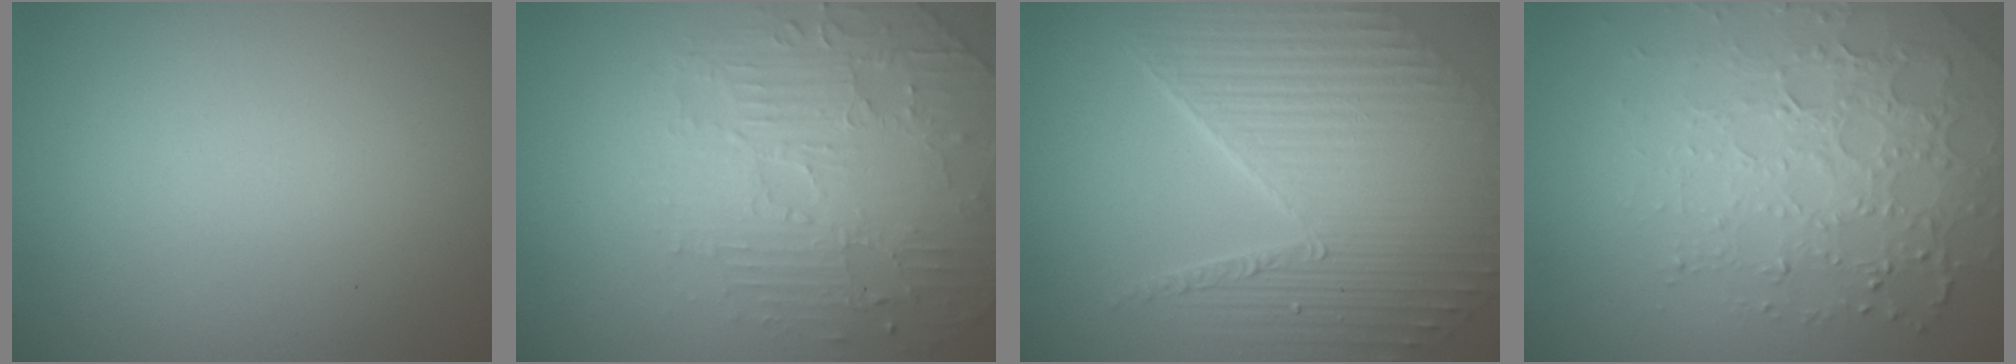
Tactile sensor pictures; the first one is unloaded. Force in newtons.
{"total": 4.4, "press": 4.0, "slide": 1.7}
{"total": 8.1, "press": 6.1, "slide": 5.3}
{"total": 5.2, "press": 4.3, "slide": 2.8}